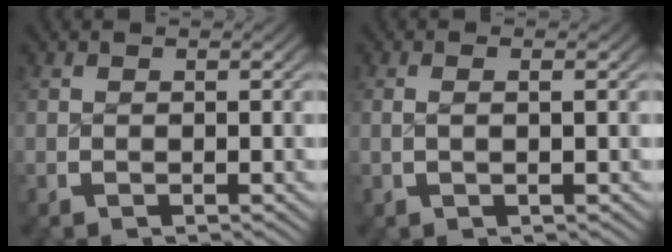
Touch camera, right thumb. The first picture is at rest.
{"total": 1.1, "force": [0.1, 0.0, 1.1], "torque": [-0.022, 0.001, 0.004]}